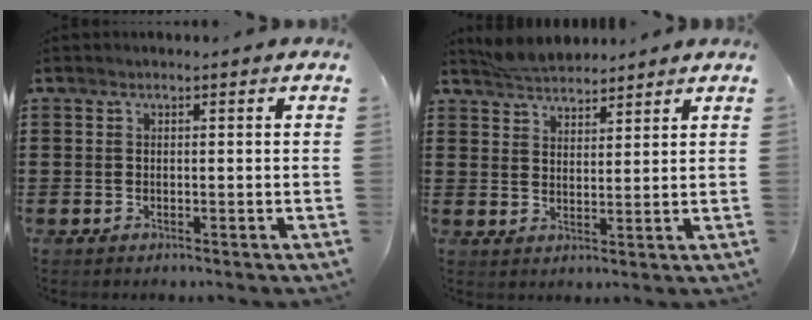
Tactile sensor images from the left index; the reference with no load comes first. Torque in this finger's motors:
{"motor_torque": [-1.60, -0.11, -0.42, -0.13]}